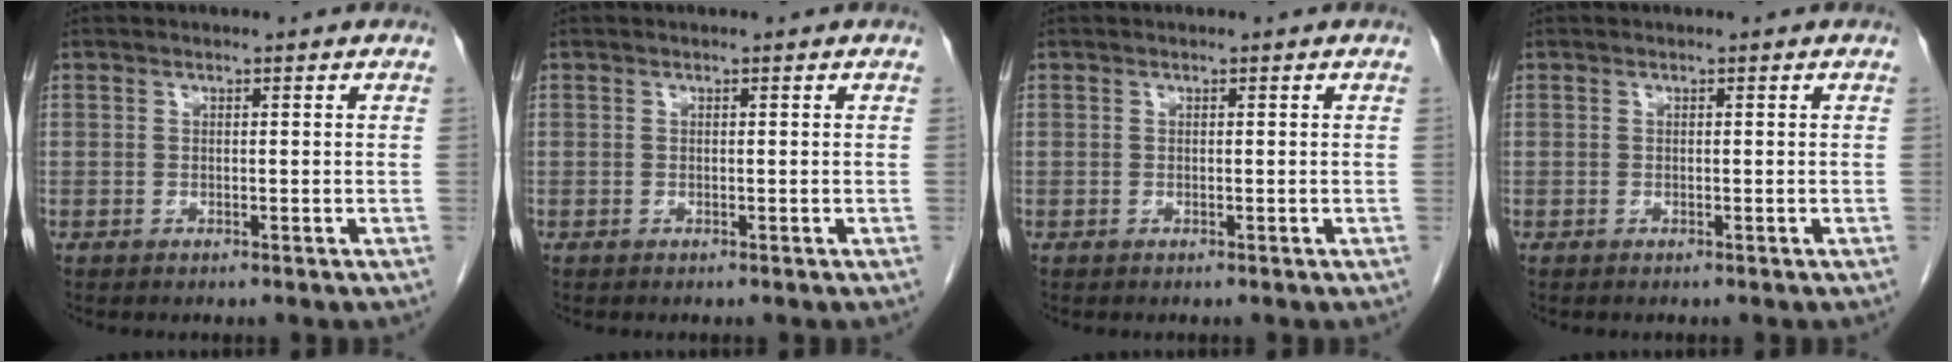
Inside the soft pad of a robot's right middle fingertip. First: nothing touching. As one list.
[{"total": 0.0}, {"total": 0.0}, {"total": 0.0}]